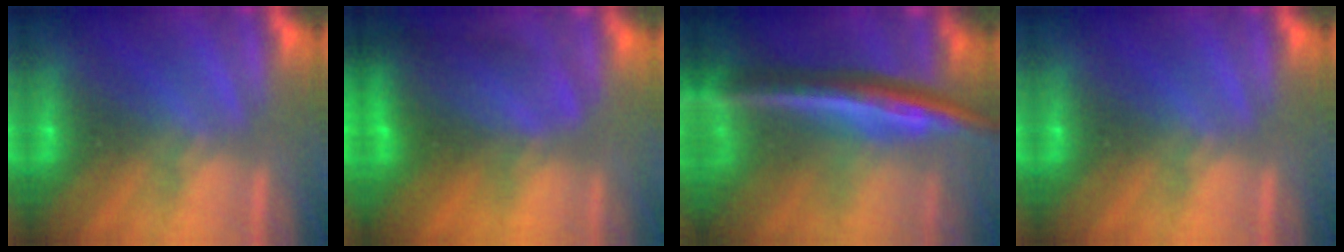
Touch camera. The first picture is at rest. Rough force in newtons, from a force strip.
{"total": 7.7}
{"total": 7.1}
{"total": 0.0}